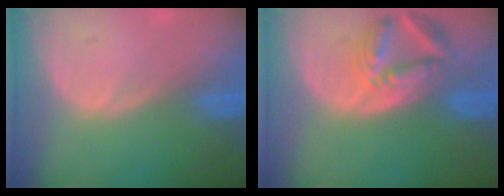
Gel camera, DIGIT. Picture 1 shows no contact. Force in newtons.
{"total": 7.2, "press": 6.5, "slide": 3.0}